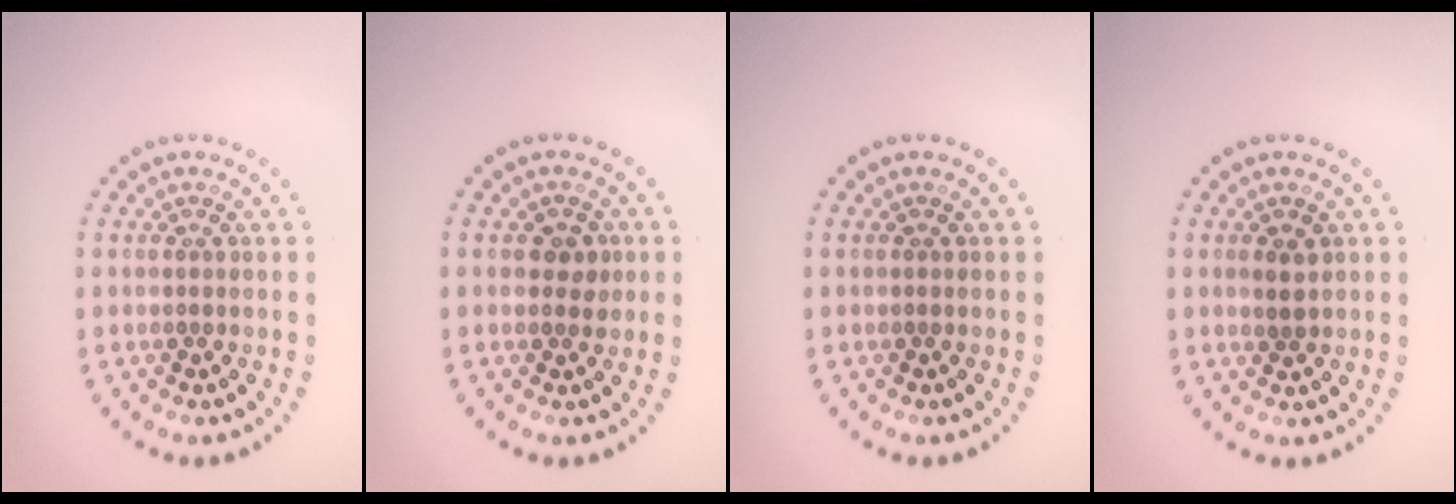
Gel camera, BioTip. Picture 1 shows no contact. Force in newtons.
{"total": 1.6, "press": 1.6, "slide": 0.3}
{"total": 0.0}
{"total": 1.3, "press": 1.2, "slide": 0.5}